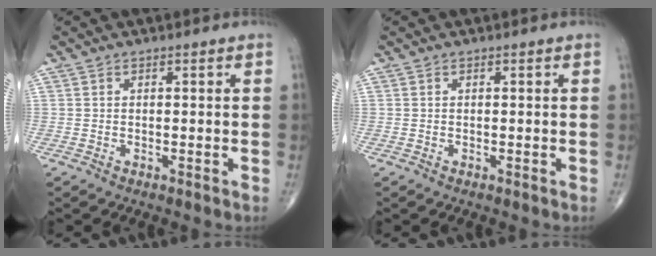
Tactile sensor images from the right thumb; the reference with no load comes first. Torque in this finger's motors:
{"motor_torque": [0.00, 0.00, 0.00, 0.00, 0.00]}